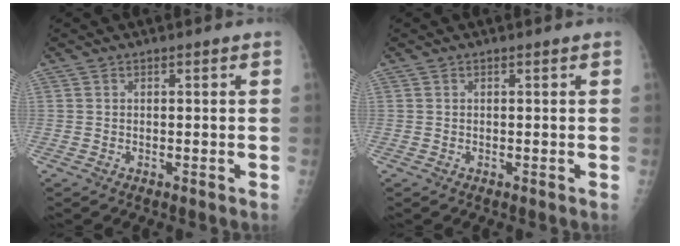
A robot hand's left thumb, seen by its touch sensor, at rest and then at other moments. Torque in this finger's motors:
{"motor_torque": [0.00, 0.00, 0.00, 0.00, 0.00]}